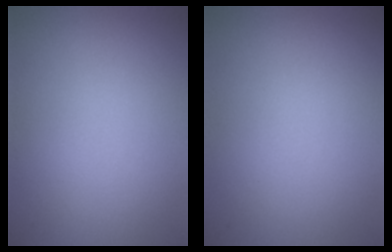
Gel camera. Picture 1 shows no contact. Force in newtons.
{"total": 0.0}